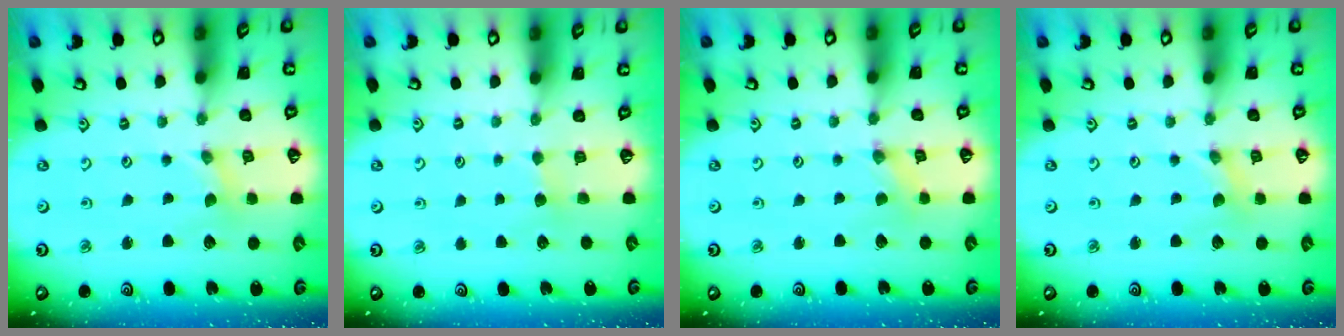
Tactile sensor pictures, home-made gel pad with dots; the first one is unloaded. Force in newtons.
{"total": 2.9, "press": 2.9, "slide": 0.5}
{"total": 0.0}
{"total": 0.0}